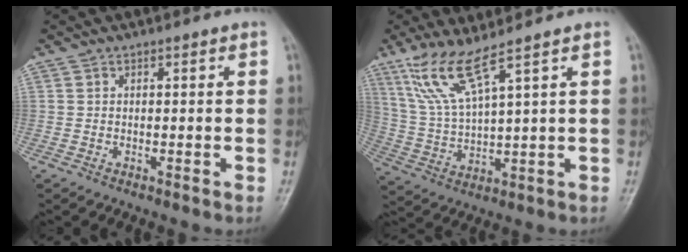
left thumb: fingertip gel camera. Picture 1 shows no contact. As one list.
[{"total": 8.7, "force": [6.0, 0.4, 6.3], "torque": [-0.136, -0.034, 0.139]}]